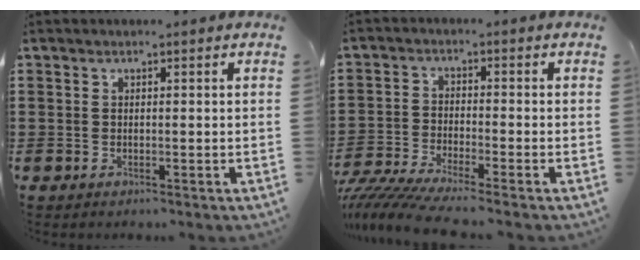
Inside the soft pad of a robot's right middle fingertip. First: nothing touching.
{"total": 5.1, "force": [-4.8, -0.4, 1.6], "torque": [-0.057, -0.025, -0.101]}